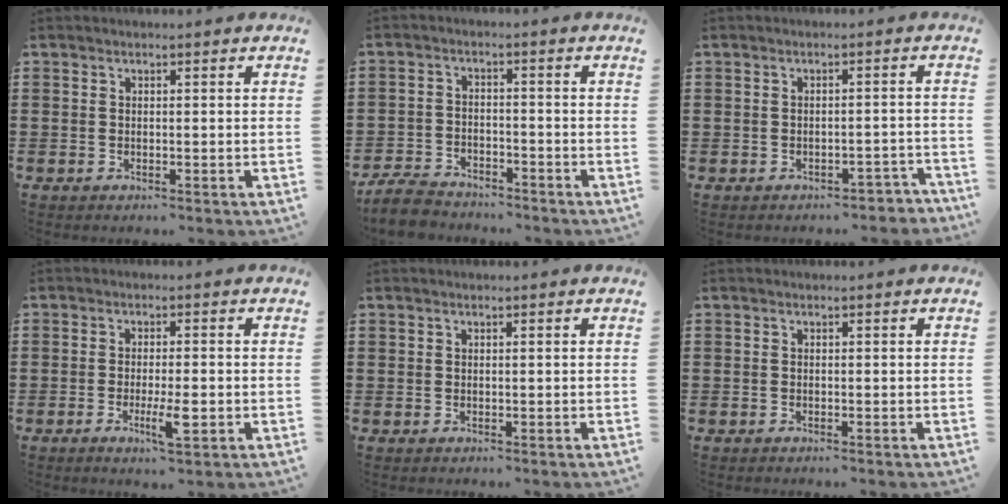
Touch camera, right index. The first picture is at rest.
{"total": 5.1, "force": [-4.9, 1.1, 1.2], "torque": [-0.039, 0.001, -0.102]}
{"total": 2.1, "force": [-2.0, 0.6, 0.1], "torque": [-0.009, 0.002, -0.043]}
{"total": 4.7, "force": [-1.6, 1.0, 4.3], "torque": [-0.083, -0.008, -0.029]}
{"total": 0.0}
{"total": 0.0}